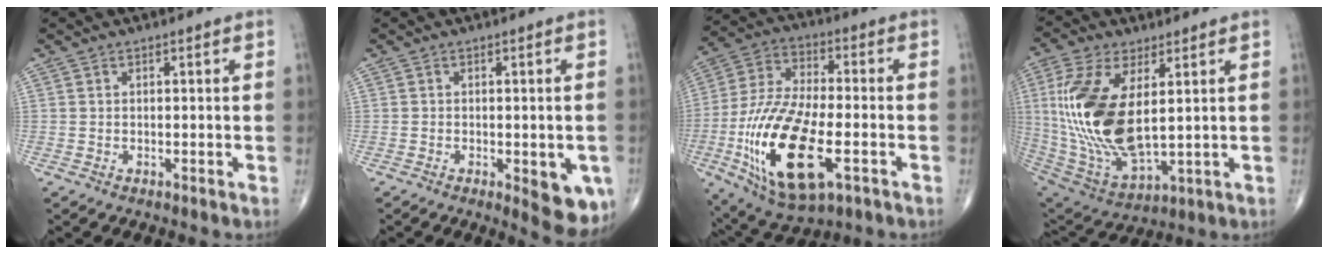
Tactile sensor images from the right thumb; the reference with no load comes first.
{"total": 8.1, "force": [-2.4, 3.0, 7.1], "torque": [-0.065, -0.010, -0.024]}
{"total": 22.5, "force": [-6.7, 9.8, 19.1], "torque": [-0.390, 0.008, -0.108]}
{"total": 20.7, "force": [3.1, 9.7, 18.0], "torque": [-0.381, -0.024, 0.071]}